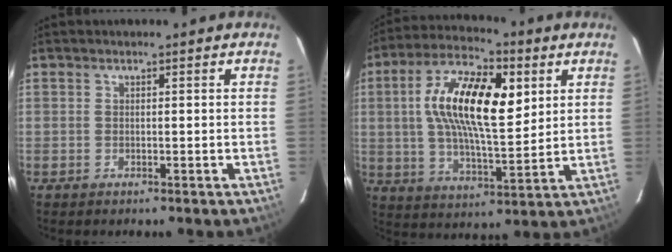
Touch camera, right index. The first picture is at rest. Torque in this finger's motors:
{"motor_torque": [1.32, 0.63, 0.89, 0.21]}